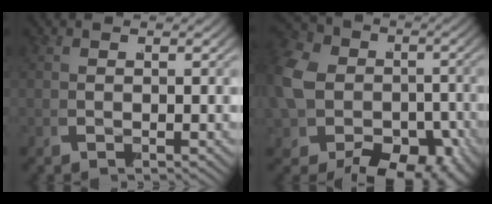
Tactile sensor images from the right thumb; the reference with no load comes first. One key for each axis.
{"total": 12.9, "fx": -2.1, "fy": 10.5, "fz": 7.2, "tx": -0.171, "ty": -0.062, "tz": -0.015}